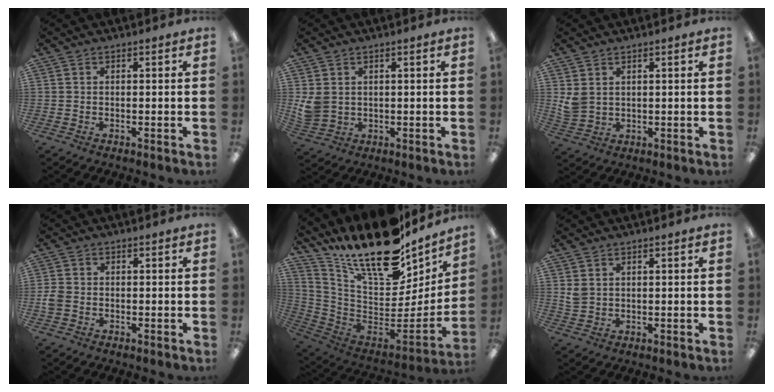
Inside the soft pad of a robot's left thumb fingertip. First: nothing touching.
{"total": 4.6, "force": [1.7, 3.7, 2.1], "torque": [-0.043, -0.003, 0.035]}
{"total": 3.8, "force": [2.1, 2.7, 1.8], "torque": [-0.031, -0.007, 0.040]}
{"total": 2.6, "force": [-0.5, 2.1, 1.5], "torque": [-0.024, 0.006, -0.008]}
{"total": 22.0, "force": [16.1, 8.5, 12.4], "torque": [-0.199, -0.126, 0.277]}
{"total": 2.4, "force": [1.4, 1.6, 1.2], "torque": [-0.027, 0.001, 0.026]}